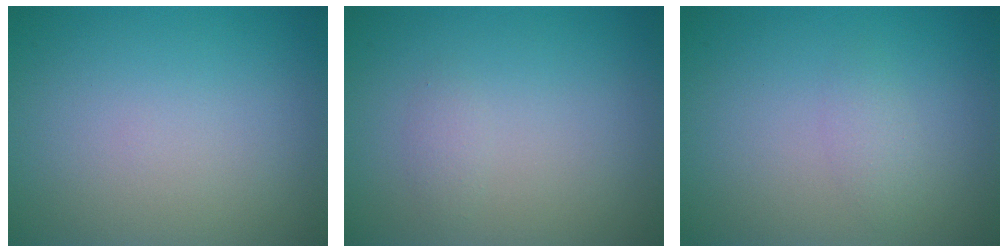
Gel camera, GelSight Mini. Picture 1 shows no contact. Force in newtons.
{"total": 0.8, "press": 0.8, "slide": 0.0}
{"total": 1.1, "press": 1.1, "slide": 0.1}